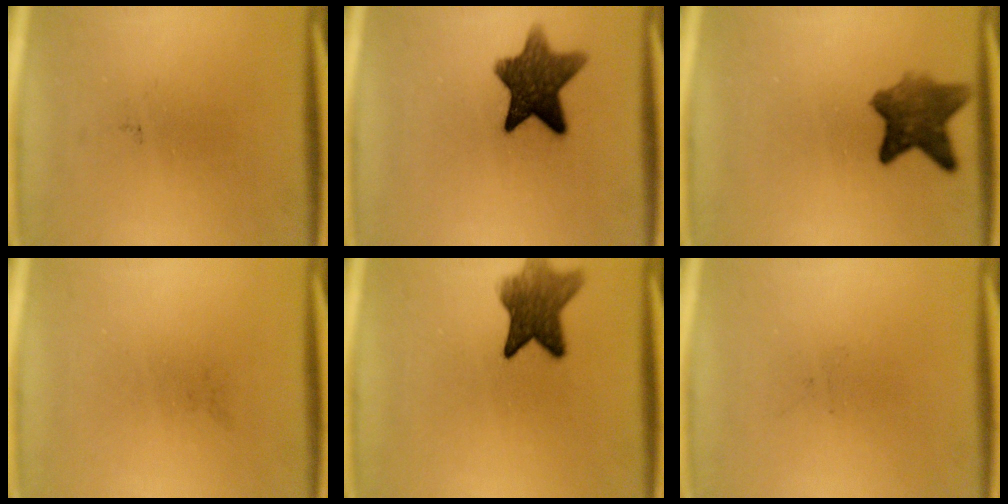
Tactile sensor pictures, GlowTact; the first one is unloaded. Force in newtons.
{"total": 11.0}
{"total": 7.1}
{"total": 0.0}
{"total": 7.8}
{"total": 0.0}